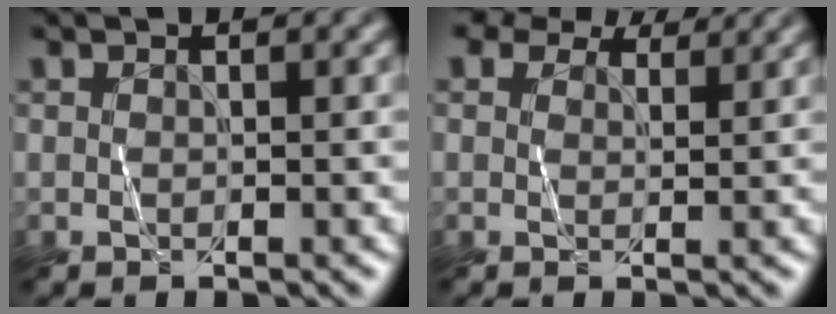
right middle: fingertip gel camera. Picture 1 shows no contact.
{"total": 6.7, "force": [5.4, 2.8, 2.9], "torque": [-0.061, 0.008, 0.072]}